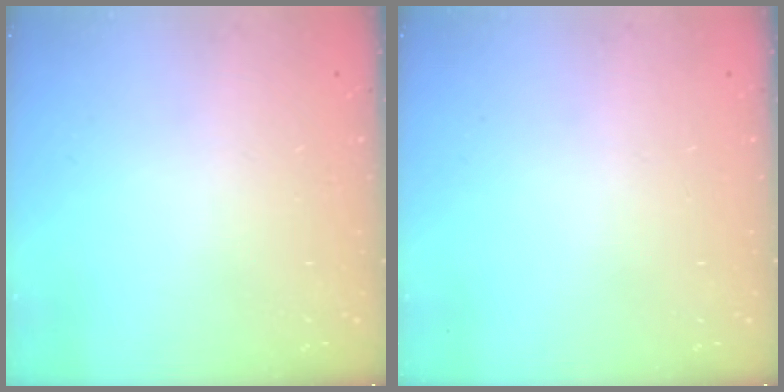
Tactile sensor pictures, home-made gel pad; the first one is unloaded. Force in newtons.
{"total": 0.0}